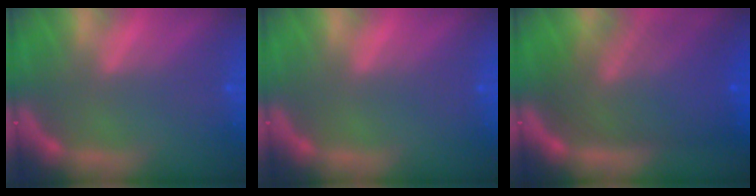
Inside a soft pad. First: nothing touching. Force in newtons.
{"total": 0.0}
{"total": 10.0}